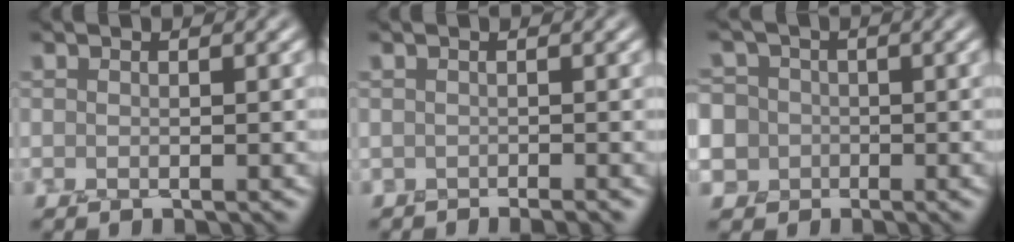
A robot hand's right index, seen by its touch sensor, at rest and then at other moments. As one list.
[{"total": 0.5, "force": [-0.5, -0.2, 0.0], "torque": [0.013, 0.002, -0.005]}, {"total": 8.5, "force": [-1.8, 8.2, 1.7], "torque": [-0.044, 0.019, -0.074]}]